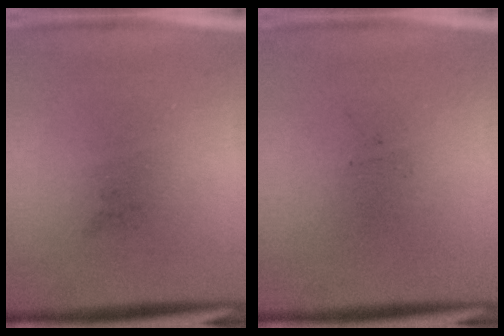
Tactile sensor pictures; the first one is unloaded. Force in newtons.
{"total": 0.0}